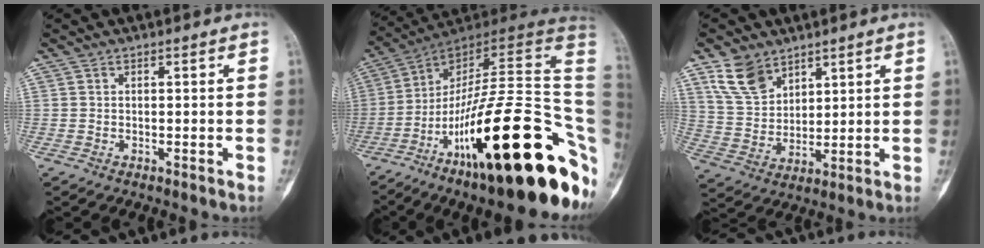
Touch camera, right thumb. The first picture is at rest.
{"total": 35.3, "force": [-10.8, 9.6, 32.2], "torque": [-0.394, 0.078, -0.168]}
{"total": 9.3, "force": [6.1, 5.7, 3.9], "torque": [-0.060, -0.027, 0.130]}